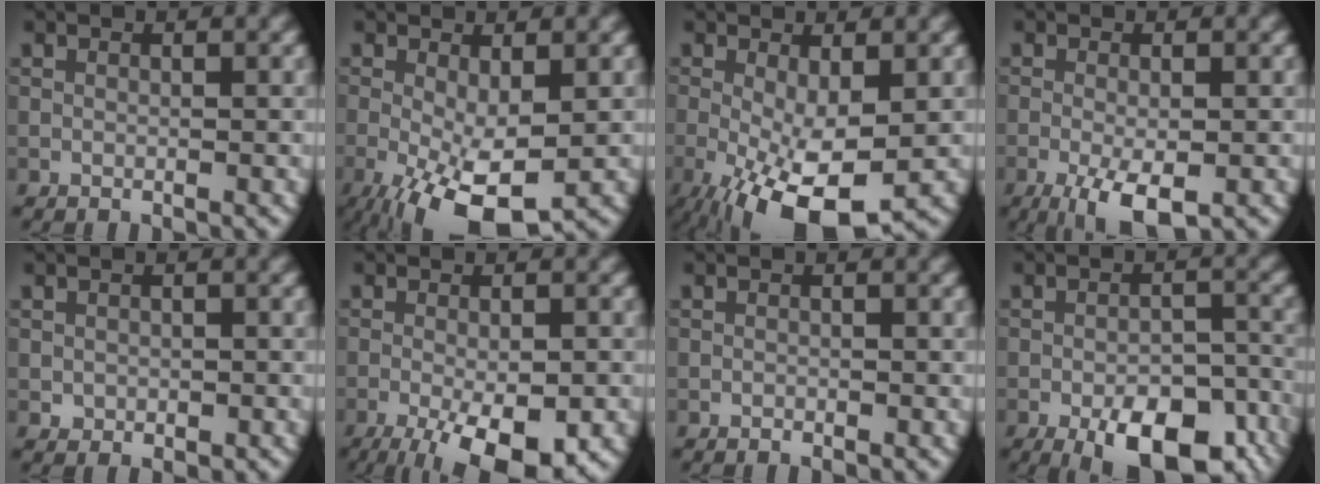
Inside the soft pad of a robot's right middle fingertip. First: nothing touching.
{"total": 7.6, "force": [-3.0, 2.8, 6.4], "torque": [-0.130, -0.016, -0.049]}
{"total": 8.3, "force": [-3.0, 2.9, 7.2], "torque": [-0.144, -0.018, -0.046]}
{"total": 4.9, "force": [-2.3, 1.7, 4.0], "torque": [-0.073, -0.007, -0.038]}
{"total": 1.1, "force": [-0.2, 1.0, 0.6], "torque": [-0.008, -0.006, -0.003]}
{"total": 9.4, "force": [-4.8, 3.0, 7.6], "torque": [-0.128, -0.023, -0.066]}
{"total": 0.5, "force": [-0.3, 0.2, 0.3], "torque": [-0.003, -0.001, -0.005]}
{"total": 10.4, "force": [-6.1, 4.2, 7.2], "torque": [-0.097, -0.010, -0.083]}